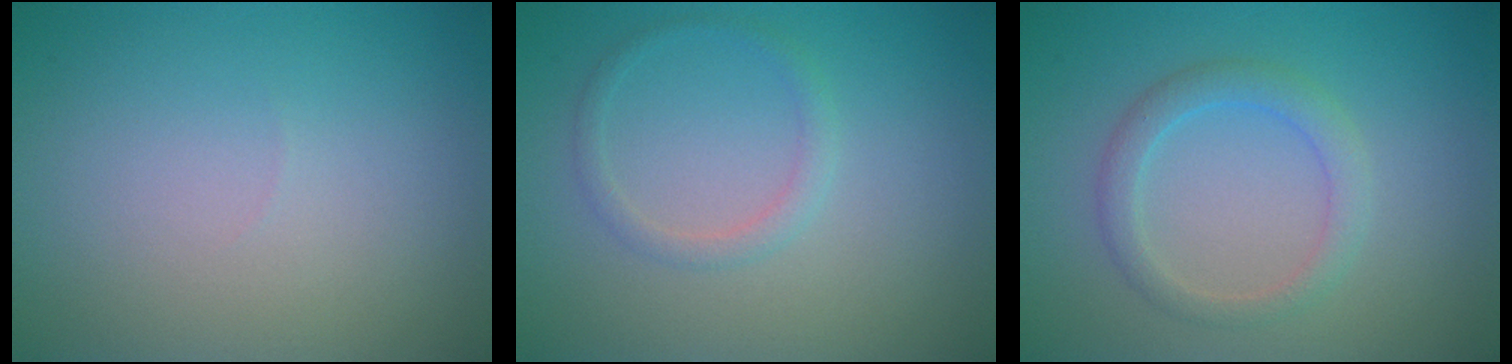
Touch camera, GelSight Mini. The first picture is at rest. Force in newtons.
{"total": 1.4, "press": 1.4, "slide": 0.1}
{"total": 2.4, "press": 2.4, "slide": 0.1}